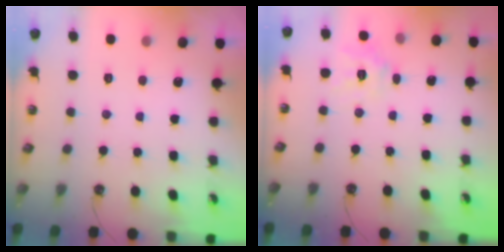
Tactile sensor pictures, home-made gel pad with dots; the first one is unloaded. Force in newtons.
{"total": 10.7, "press": 10.7, "slide": 0.8}